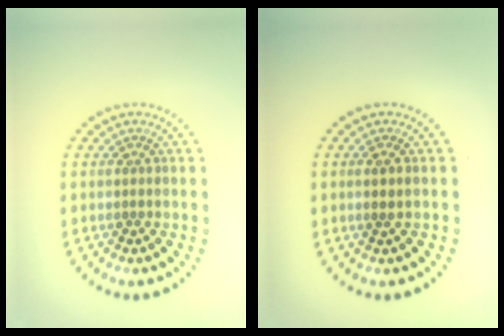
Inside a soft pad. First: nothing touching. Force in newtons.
{"total": 0.7, "press": 0.5, "slide": 0.4}